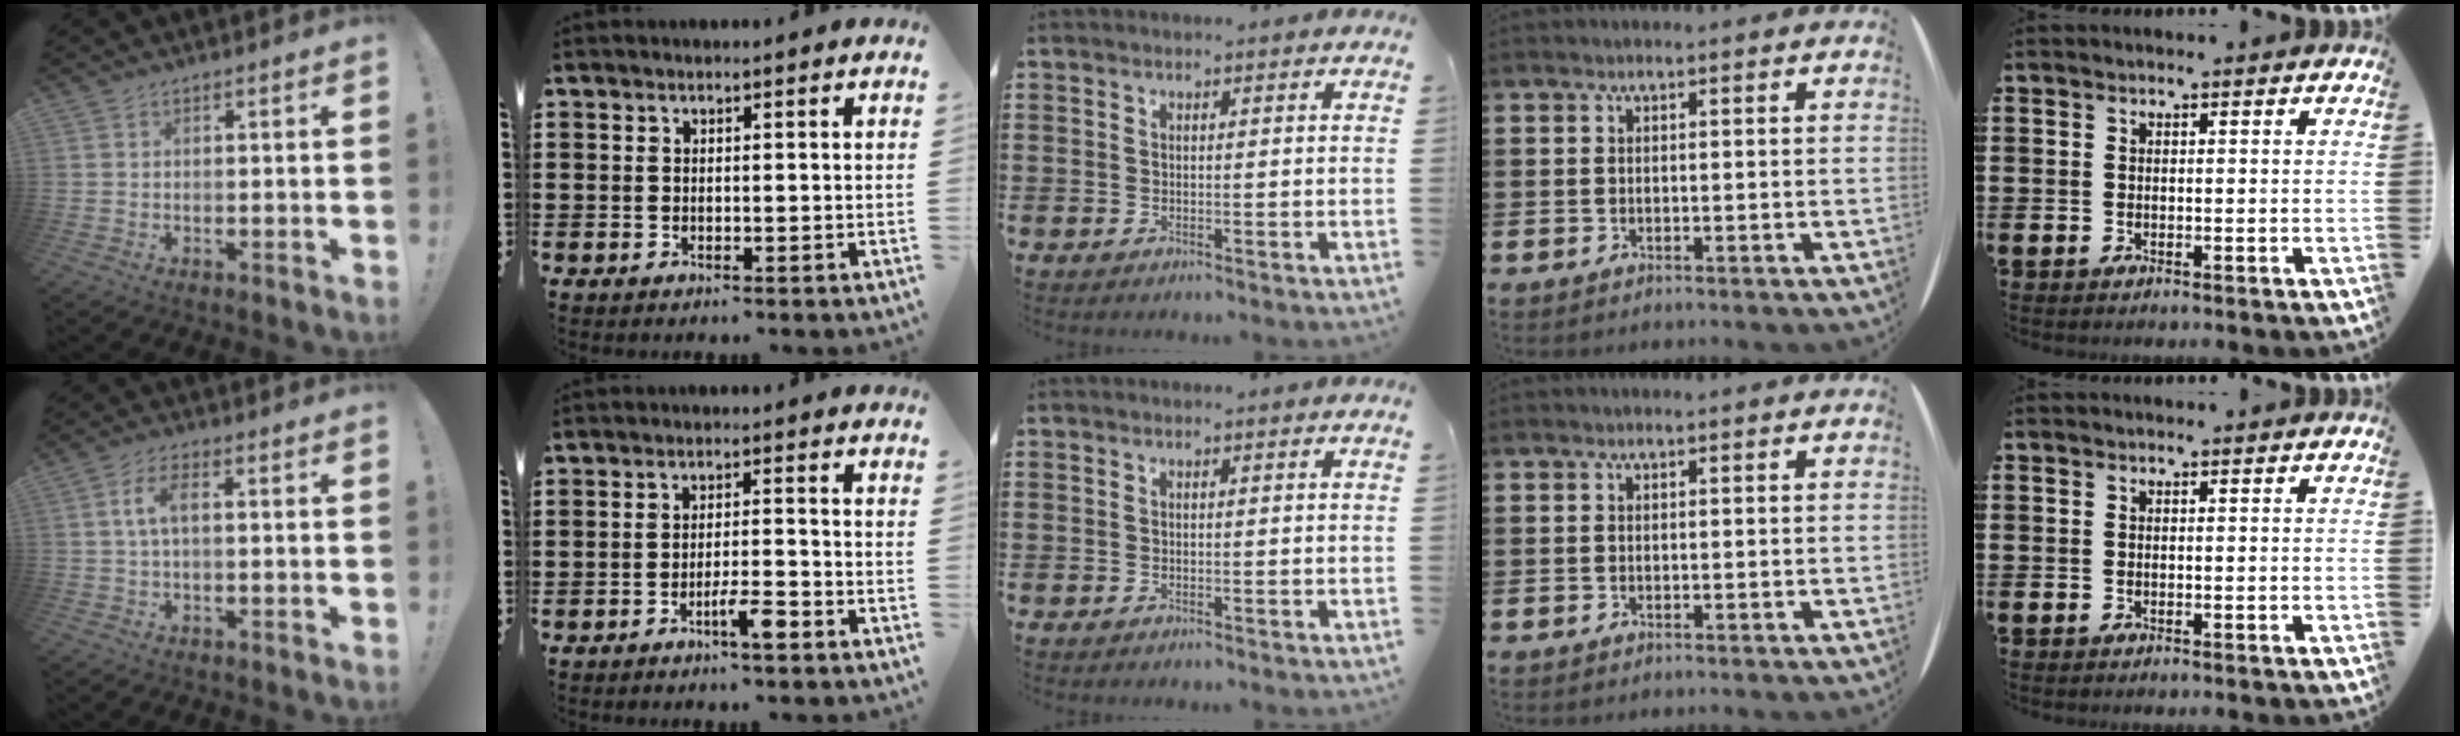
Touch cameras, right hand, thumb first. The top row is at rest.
{"thumb": {"total": 6.0, "force": [0.8, 2.4, 5.5], "torque": [-0.105, 0.002, 0.010]}, "index": {"total": 4.7, "force": [-3.0, 0.5, 3.6], "torque": [-0.064, -0.002, -0.053]}}